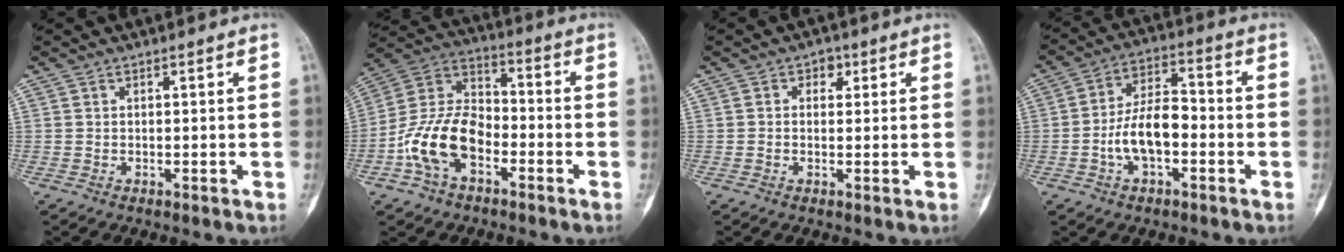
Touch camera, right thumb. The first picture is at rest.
{"total": 14.2, "force": [-5.3, 8.7, 9.8], "torque": [-0.183, 0.050, -0.105]}
{"total": 2.1, "force": [0.8, 1.6, 1.1], "torque": [0.000, 0.002, 0.005]}
{"total": 10.0, "force": [-2.6, 5.2, 8.2], "torque": [-0.144, 0.037, -0.053]}